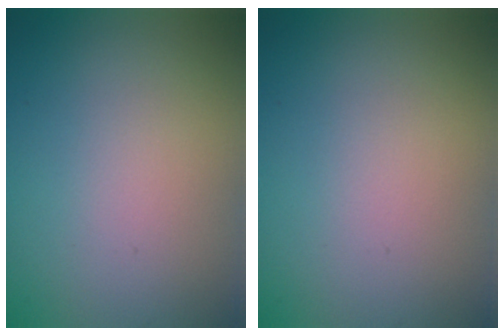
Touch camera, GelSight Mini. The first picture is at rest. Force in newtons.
{"total": 0.0}